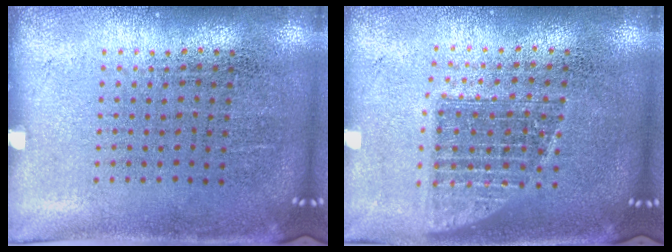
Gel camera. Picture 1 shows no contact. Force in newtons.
{"total": 1.3, "press": 1.1, "slide": 0.8}